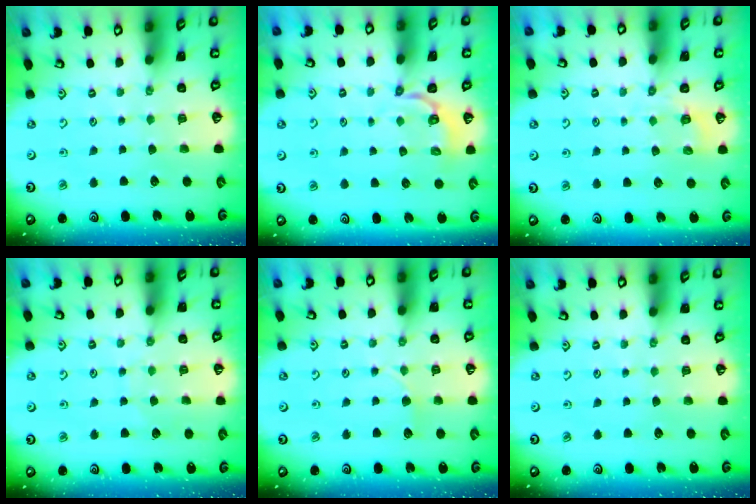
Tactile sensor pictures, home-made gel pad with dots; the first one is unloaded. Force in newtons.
{"total": 3.4, "press": 2.6, "slide": 2.2}
{"total": 2.3, "press": 1.5, "slide": 1.7}
{"total": 5.5, "press": 5.5, "slide": 0.4}
{"total": 4.5, "press": 4.4, "slide": 0.5}
{"total": 0.0}